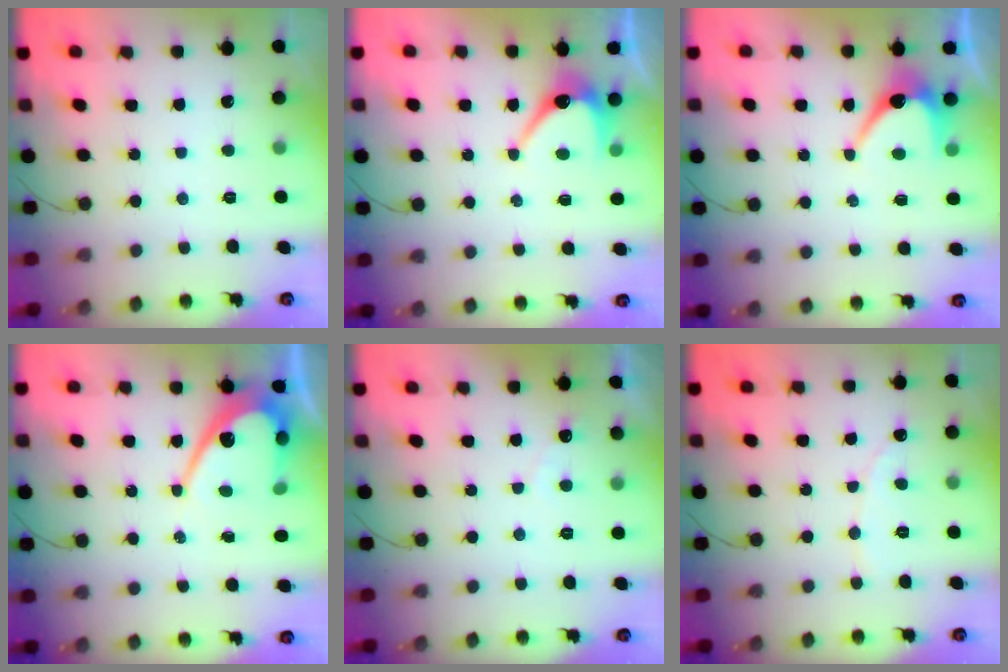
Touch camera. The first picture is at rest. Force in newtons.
{"total": 6.9, "press": 6.9, "slide": 0.2}
{"total": 6.5, "press": 6.4, "slide": 0.9}
{"total": 10.1, "press": 10.1, "slide": 0.7}
{"total": 3.0, "press": 3.0, "slide": 0.1}
{"total": 1.9, "press": 1.9, "slide": 0.1}